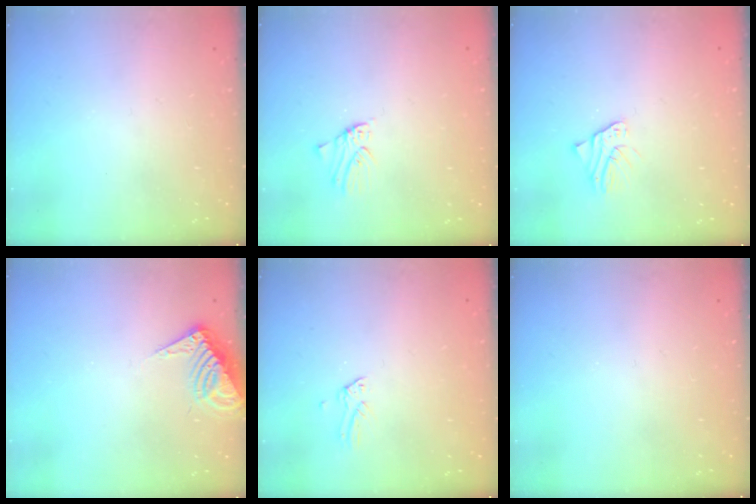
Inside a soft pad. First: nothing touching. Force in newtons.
{"total": 0.0}
{"total": 2.6, "press": 2.6, "slide": 0.1}
{"total": 7.8, "press": 7.8, "slide": 0.2}
{"total": 0.0}
{"total": 0.0}